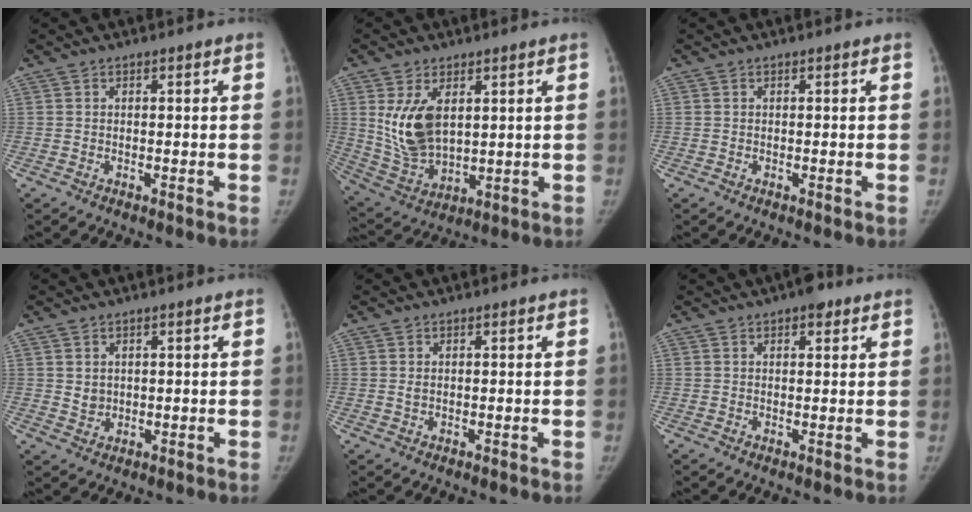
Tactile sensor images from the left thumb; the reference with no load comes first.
{"total": 11.4, "force": [3.3, 6.6, 8.8], "torque": [-0.155, -0.022, 0.081]}
{"total": 0.0}
{"total": 2.1, "force": [0.7, 1.7, 1.0], "torque": [-0.009, -0.009, 0.021]}
{"total": 0.9, "force": [0.3, 0.5, 0.7], "torque": [-0.014, 0.000, 0.010]}
{"total": 3.6, "force": [2.3, 1.6, 2.3], "torque": [-0.019, -0.006, 0.027]}